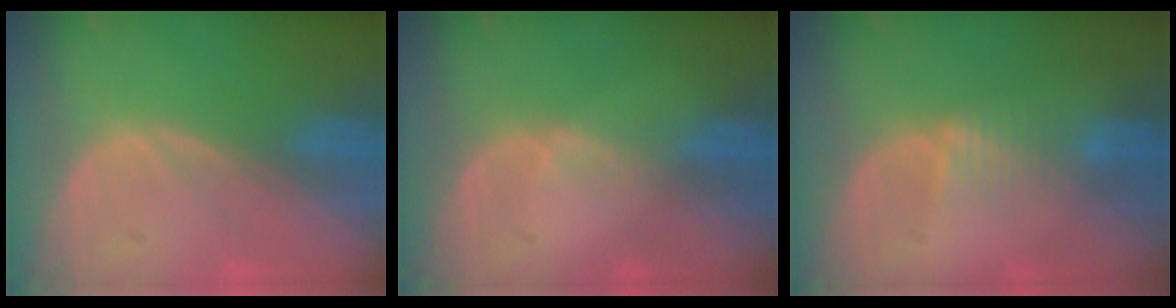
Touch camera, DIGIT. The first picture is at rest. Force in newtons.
{"total": 0.8, "press": 0.8, "slide": 0.1}
{"total": 2.4, "press": 2.4, "slide": 0.2}